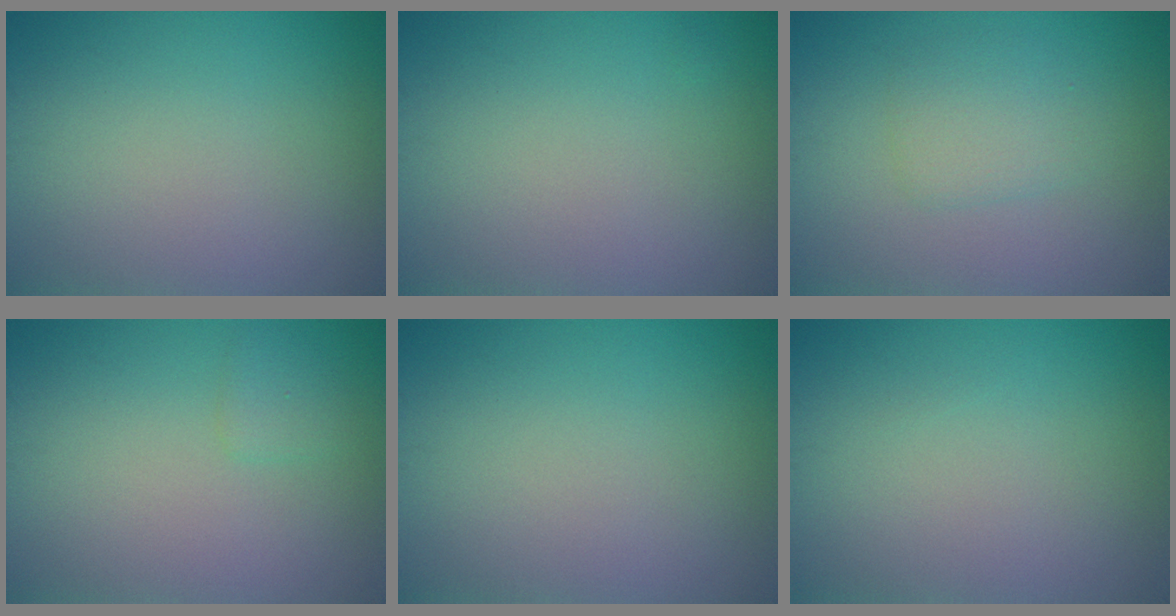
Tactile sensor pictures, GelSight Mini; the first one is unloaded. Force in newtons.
{"total": 0.0}
{"total": 2.3, "press": 2.3, "slide": 0.0}
{"total": 1.0, "press": 1.0, "slide": 0.1}
{"total": 0.0}
{"total": 0.0}